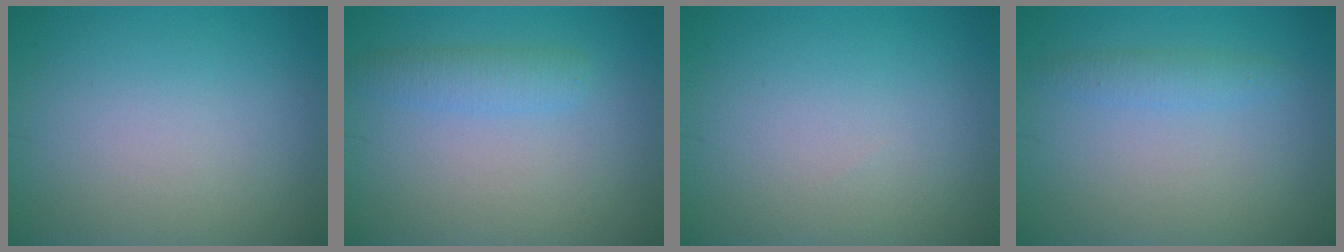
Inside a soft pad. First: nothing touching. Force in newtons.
{"total": 2.2, "press": 2.2, "slide": 0.1}
{"total": 0.0}
{"total": 1.6, "press": 1.6, "slide": 0.1}